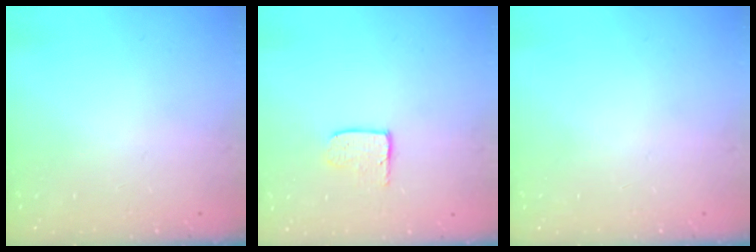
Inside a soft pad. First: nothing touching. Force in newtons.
{"total": 3.9, "press": 3.9, "slide": 0.4}
{"total": 0.0}